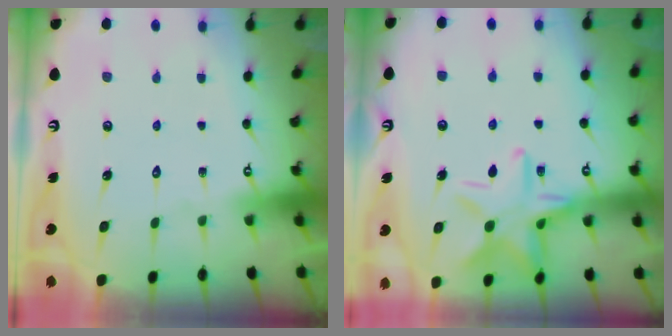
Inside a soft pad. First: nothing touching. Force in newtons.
{"total": 15.2, "press": 15.2, "slide": 1.0}